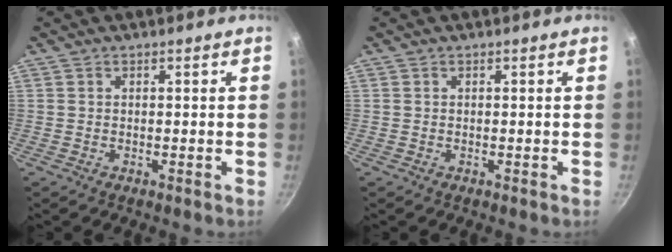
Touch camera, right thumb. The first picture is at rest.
{"total": 0.0}